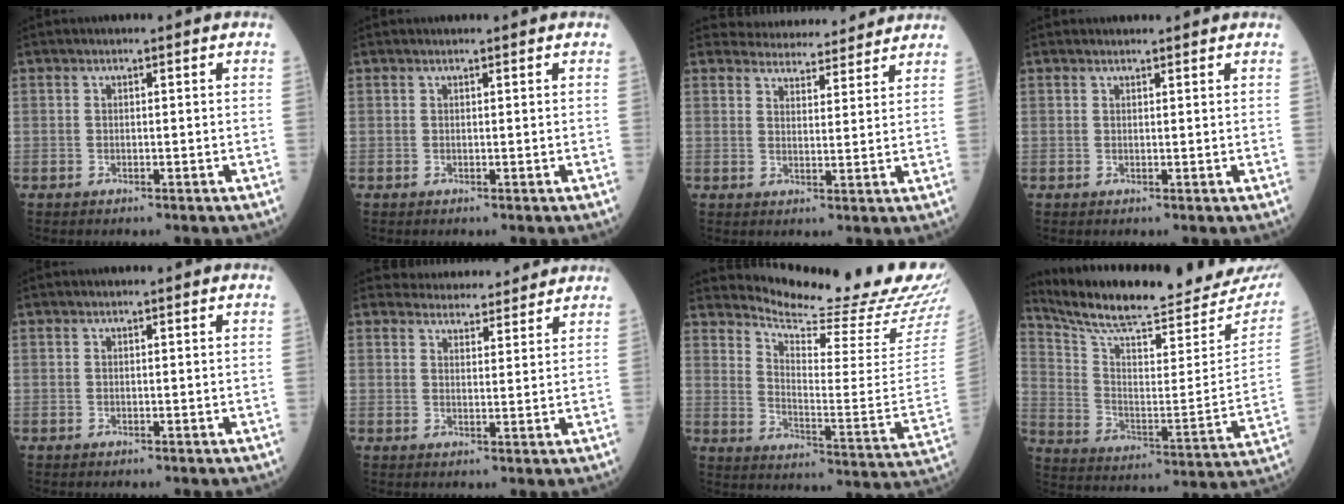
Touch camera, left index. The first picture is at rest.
{"total": 1.0, "force": [1.0, 0.0, 0.2], "torque": [-0.010, 0.004, 0.014]}
{"total": 10.7, "force": [10.4, 2.1, 1.2], "torque": [-0.006, 0.012, 0.129]}
{"total": 2.3, "force": [2.3, 0.3, 0.2], "torque": [-0.012, 0.009, 0.029]}
{"total": 0.0}
{"total": 8.9, "force": [8.7, 1.9, 0.8], "torque": [0.000, 0.011, 0.104]}
{"total": 21.3, "force": [20.5, -0.5, 5.9], "torque": [-0.110, -0.126, 0.264]}
{"total": 26.0, "force": [24.2, 3.4, 8.8], "torque": [-0.154, -0.082, 0.332]}